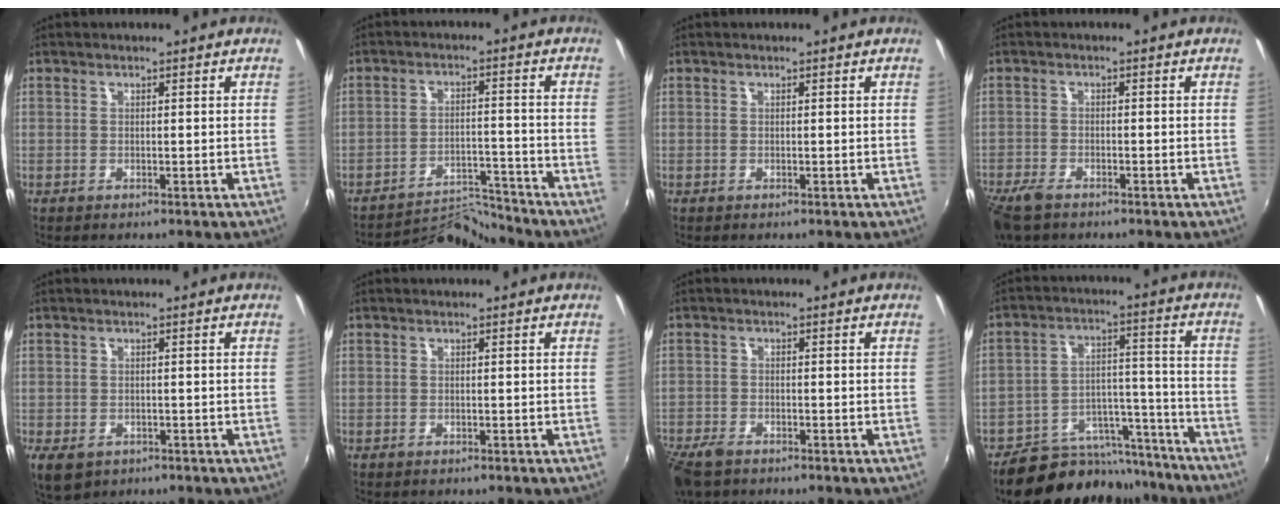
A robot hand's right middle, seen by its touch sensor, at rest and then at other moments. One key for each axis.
{"total": 8.0, "fx": -7.9, "fy": -0.8, "fz": -1.0, "tx": -0.007, "ty": 0.020, "tz": -0.136}
{"total": 0.0}
{"total": 6.1, "fx": -4.7, "fy": 2.5, "fz": 3.1, "tx": -0.090, "ty": -0.022, "tz": -0.093}
{"total": 5.7, "fx": -3.0, "fy": 3.7, "fz": 3.1, "tx": -0.067, "ty": -0.023, "tz": -0.047}
{"total": 0.8, "fx": -0.7, "fy": 0.4, "fz": 0.0, "tx": -0.005, "ty": -0.002, "tz": -0.011}
{"total": 6.9, "fx": -5.3, "fy": 3.1, "fz": 3.3, "tx": -0.096, "ty": -0.025, "tz": -0.104}
{"total": 17.6, "fx": -15.4, "fy": 7.3, "fz": 4.2, "tx": -0.079, "ty": 0.045, "tz": -0.212}